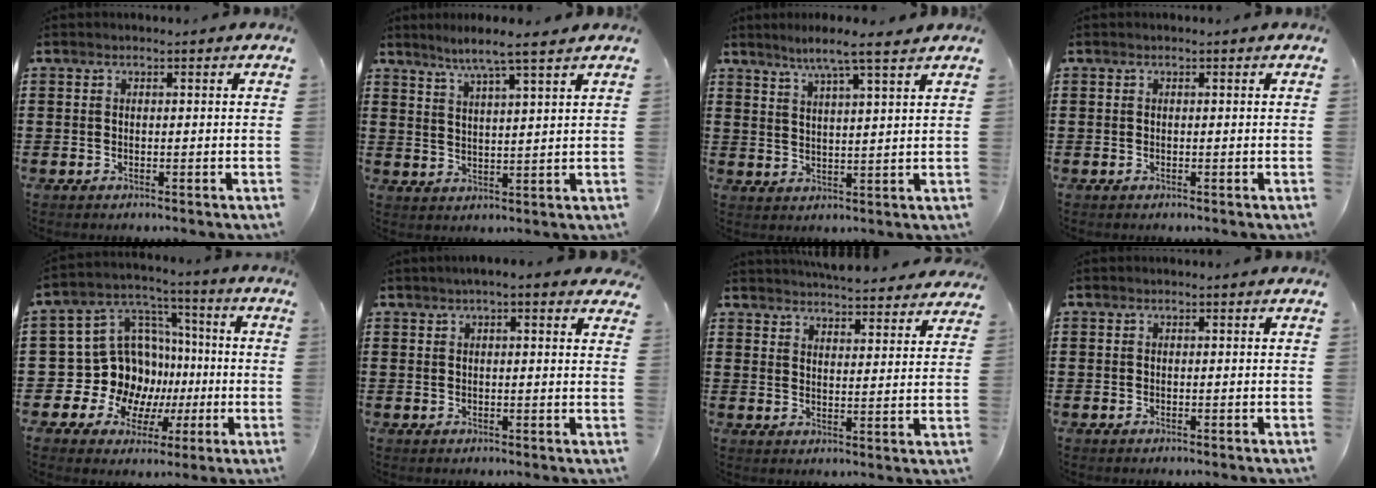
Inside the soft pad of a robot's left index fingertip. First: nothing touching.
{"total": 5.3, "force": [4.4, -0.8, 2.9], "torque": [-0.069, -0.014, 0.074]}
{"total": 6.0, "force": [4.8, -0.4, 3.6], "torque": [-0.083, -0.009, 0.082]}
{"total": 0.0}
{"total": 12.8, "force": [-0.9, 11.9, 4.7], "torque": [-0.123, 0.004, -0.001]}
{"total": 2.7, "force": [1.9, 0.3, 1.8], "torque": [-0.041, 0.006, 0.034]}
{"total": 5.0, "force": [5.0, 0.1, 0.7], "torque": [-0.023, -0.027, 0.088]}
{"total": 0.0}